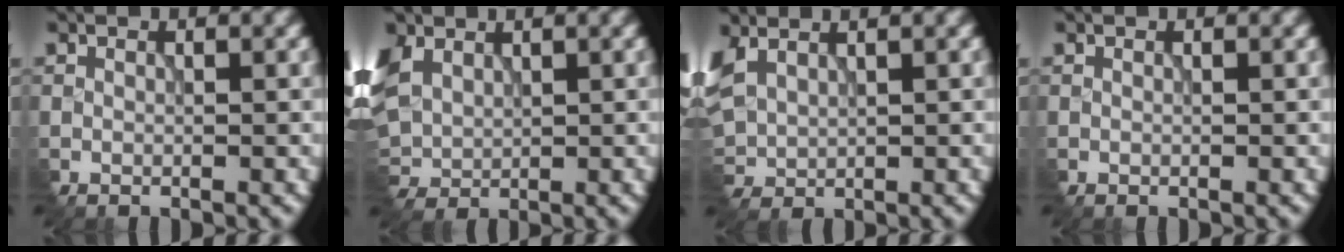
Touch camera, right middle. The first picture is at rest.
{"total": 6.2, "force": [2.4, 4.3, 3.8], "torque": [-0.138, 0.014, 0.052]}
{"total": 4.6, "force": [2.6, 2.7, 2.8], "torque": [-0.101, 0.013, 0.056]}
{"total": 0.0}